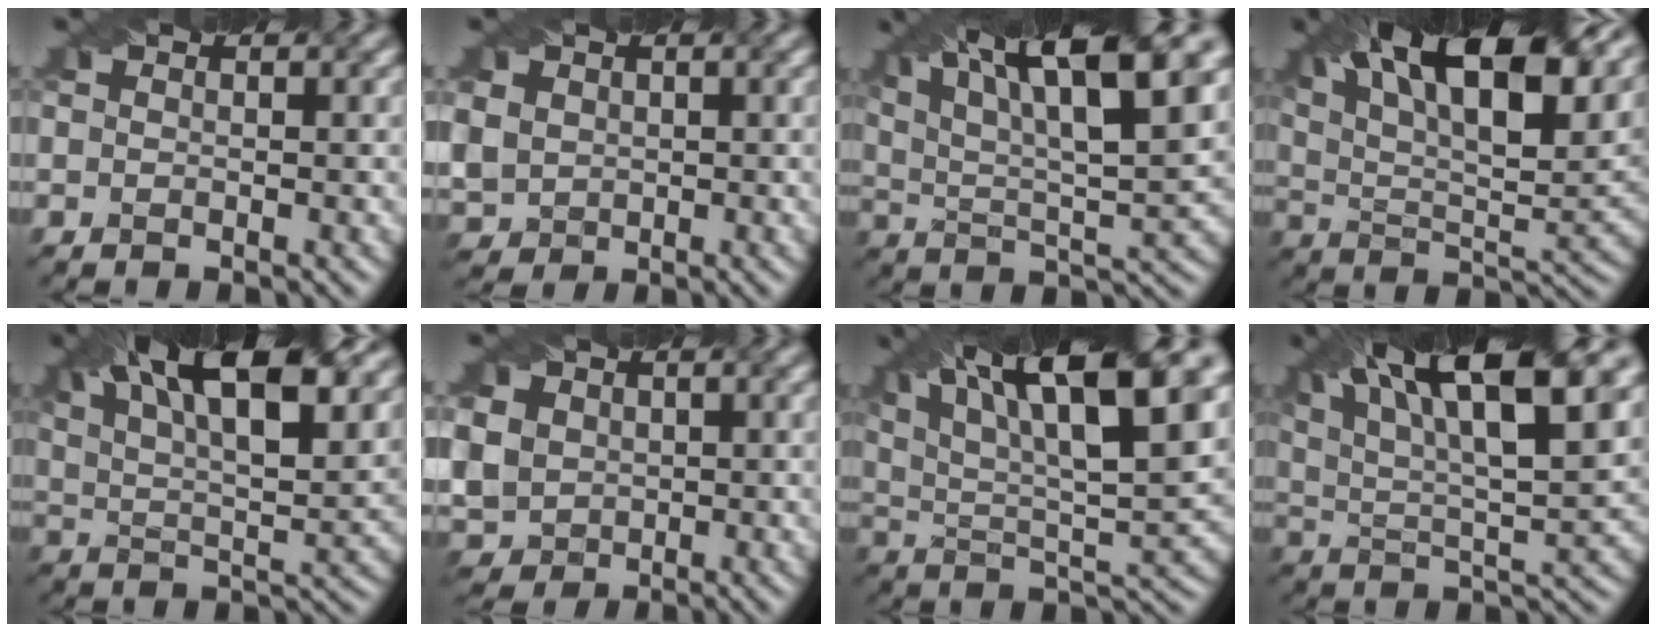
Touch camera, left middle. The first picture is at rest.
{"total": 4.2, "force": [1.0, 3.8, 1.6], "torque": [-0.063, 0.009, 0.031]}
{"total": 14.9, "force": [7.7, 4.6, 11.9], "torque": [-0.195, 0.018, 0.119]}
{"total": 17.5, "force": [9.6, 7.1, 12.9], "torque": [-0.188, 0.033, 0.145]}
{"total": 15.9, "force": [9.3, 5.9, 11.4], "torque": [-0.166, 0.033, 0.126]}
{"total": 7.7, "force": [1.3, 6.7, 3.6], "torque": [-0.088, 0.018, 0.016]}
{"total": 16.6, "force": [8.4, 5.3, 13.3], "torque": [-0.228, 0.023, 0.137]}
{"total": 16.2, "force": [8.5, 5.3, 12.7], "torque": [-0.200, 0.025, 0.124]}